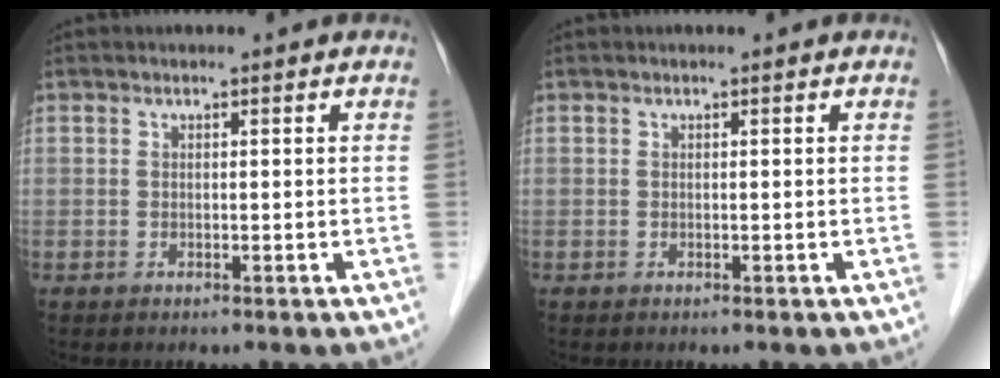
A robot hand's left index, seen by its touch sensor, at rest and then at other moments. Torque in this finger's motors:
{"motor_torque": [-0.02, 0.02, 0.03, 0.00]}